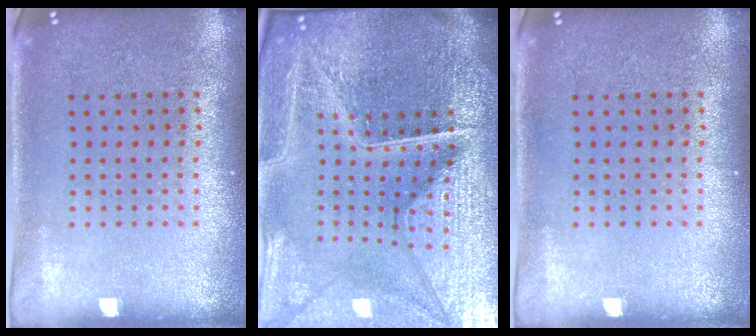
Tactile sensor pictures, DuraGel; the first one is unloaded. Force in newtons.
{"total": 7.1, "press": 6.2, "slide": 3.4}
{"total": 0.0}